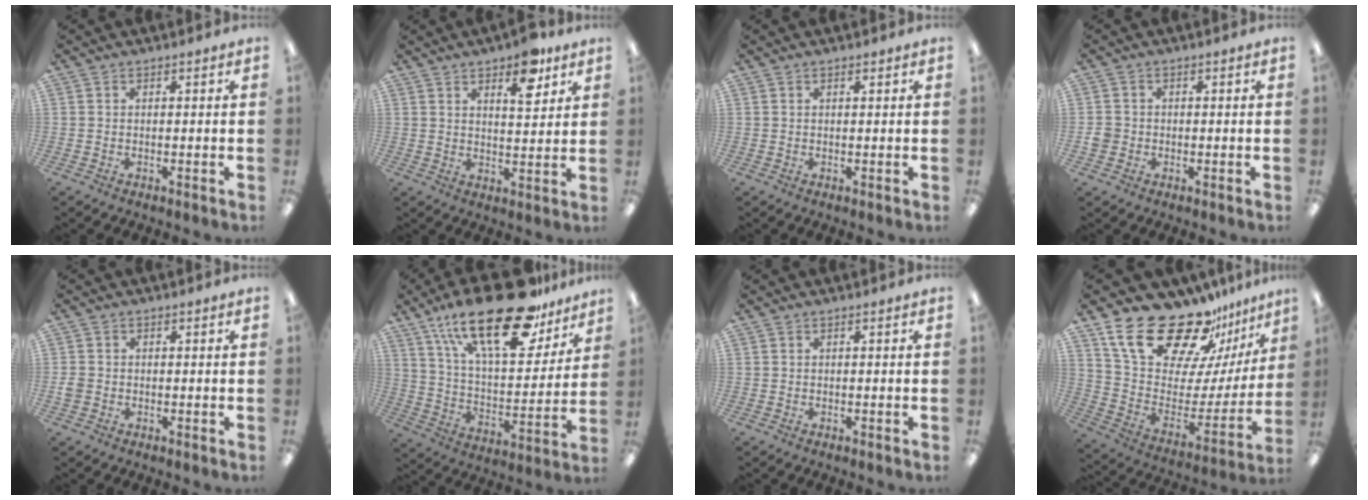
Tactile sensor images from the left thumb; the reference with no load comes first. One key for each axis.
{"total": 9.0, "fx": 6.0, "fy": 3.8, "fz": 5.5, "tx": -0.059, "ty": -0.032, "tz": 0.096}
{"total": 0.7, "fx": 0.6, "fy": 0.2, "fz": 0.3, "tx": -0.007, "ty": 0.001, "tz": 0.010}
{"total": 2.8, "fx": -0.7, "fy": 2.6, "fz": 0.6, "tx": -0.010, "ty": 0.006, "tz": -0.014}
{"total": 2.1, "fx": -0.5, "fy": 1.9, "fz": 0.8, "tx": -0.012, "ty": 0.005, "tz": -0.010}
{"total": 27.4, "fx": 17.7, "fy": 11.1, "fz": 17.6, "tx": -0.276, "ty": -0.097, "tz": 0.298}
{"total": 0.0}
{"total": 24.6, "fx": 19.2, "fy": 10.3, "fz": 11.4, "tx": -0.194, "ty": -0.133, "tz": 0.345}